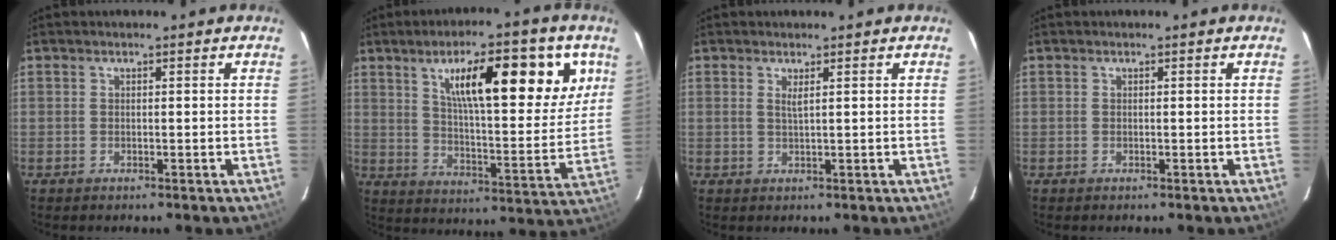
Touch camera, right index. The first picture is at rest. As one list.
[{"total": 21.6, "force": [10.5, 6.3, 17.8], "torque": [-0.252, 0.015, 0.167]}, {"total": 1.4, "force": [0.7, -0.1, 1.2], "torque": [-0.022, -0.002, 0.011]}, {"total": 0.0}]